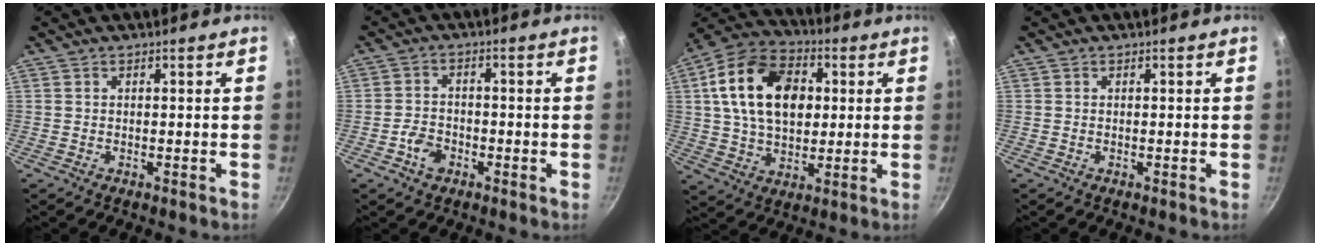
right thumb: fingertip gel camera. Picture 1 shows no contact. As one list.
[{"total": 4.3, "force": [-2.1, 3.0, 2.2], "torque": [-0.035, 0.021, -0.042]}, {"total": 19.3, "force": [3.7, 13.0, 13.8], "torque": [-0.214, 0.013, 0.053]}, {"total": 0.0}]